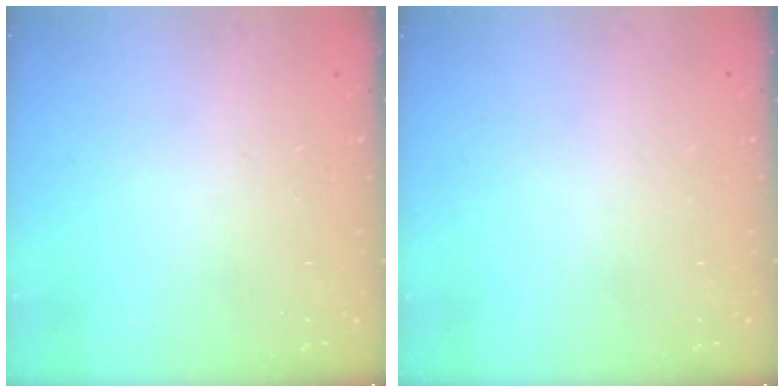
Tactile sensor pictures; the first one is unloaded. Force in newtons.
{"total": 0.0}